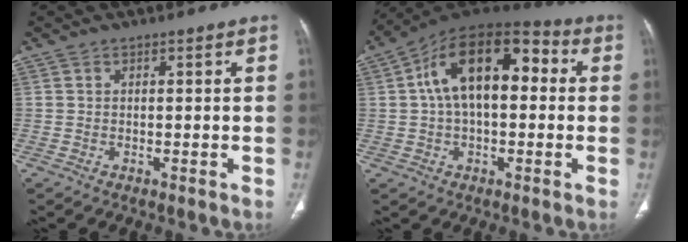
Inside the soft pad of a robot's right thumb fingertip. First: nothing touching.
{"total": 17.4, "force": [2.7, 9.5, 14.4], "torque": [-0.216, 0.043, 0.033]}